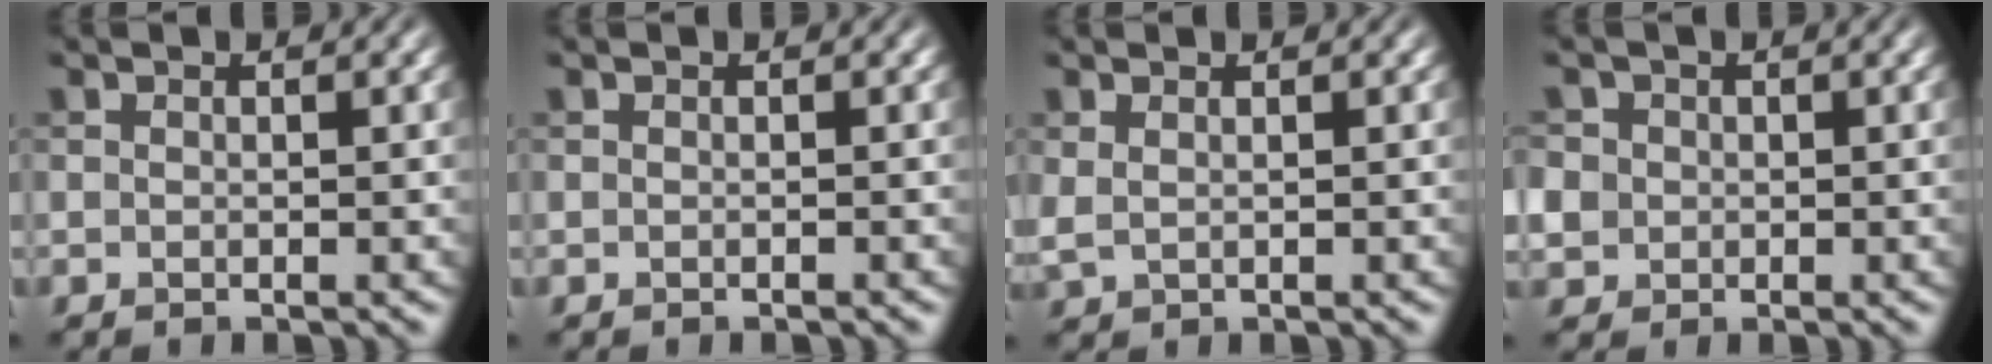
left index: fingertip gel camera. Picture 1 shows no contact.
{"total": 0.0}
{"total": 1.1, "force": [0.6, 0.5, 0.8], "torque": [-0.020, -0.002, 0.015]}
{"total": 3.5, "force": [0.1, 3.3, 1.2], "torque": [-0.035, 0.018, -0.006]}